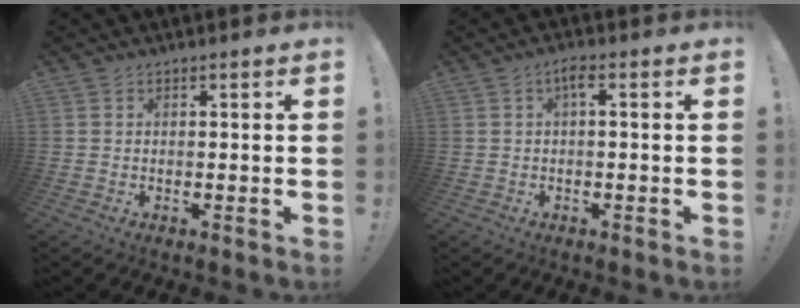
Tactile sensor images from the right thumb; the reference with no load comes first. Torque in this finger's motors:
{"motor_torque": [-0.07, 0.07, -0.02, 0.02, 0.00]}